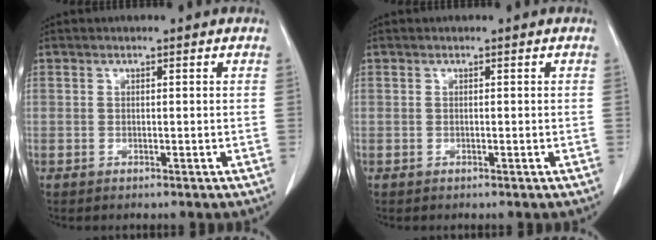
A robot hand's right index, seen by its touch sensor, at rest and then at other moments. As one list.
[{"total": 0.0}]